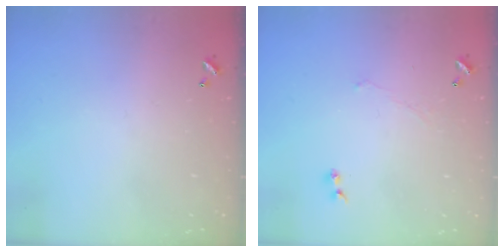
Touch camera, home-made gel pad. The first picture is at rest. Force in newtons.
{"total": 1.5, "press": 1.4, "slide": 0.6}